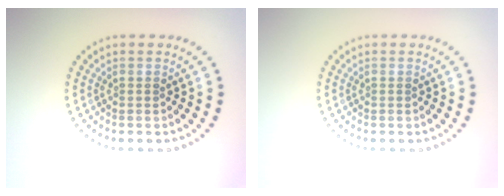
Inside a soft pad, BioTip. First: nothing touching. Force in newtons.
{"total": 0.0}